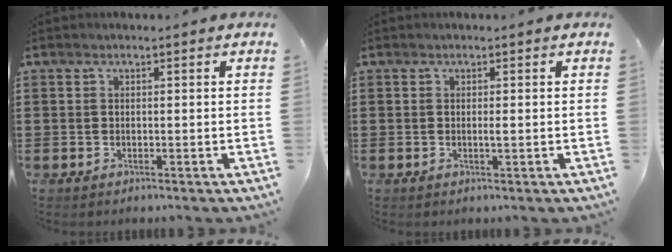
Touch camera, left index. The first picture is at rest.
{"total": 0.8, "force": [0.0, 0.0, 0.8], "torque": [-0.015, -0.003, 0.001]}